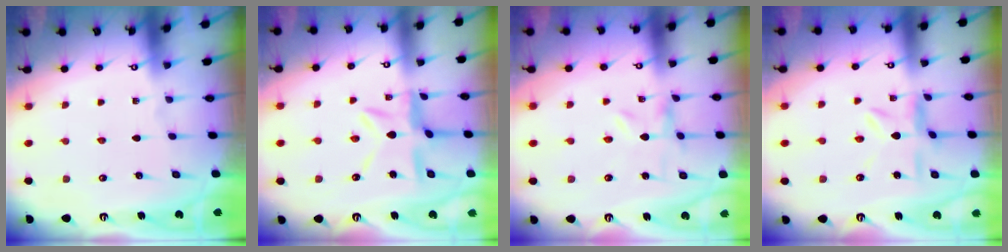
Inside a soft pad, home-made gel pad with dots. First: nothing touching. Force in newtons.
{"total": 9.8, "press": 9.8, "slide": 0.8}
{"total": 0.0}
{"total": 6.8, "press": 6.8, "slide": 0.6}